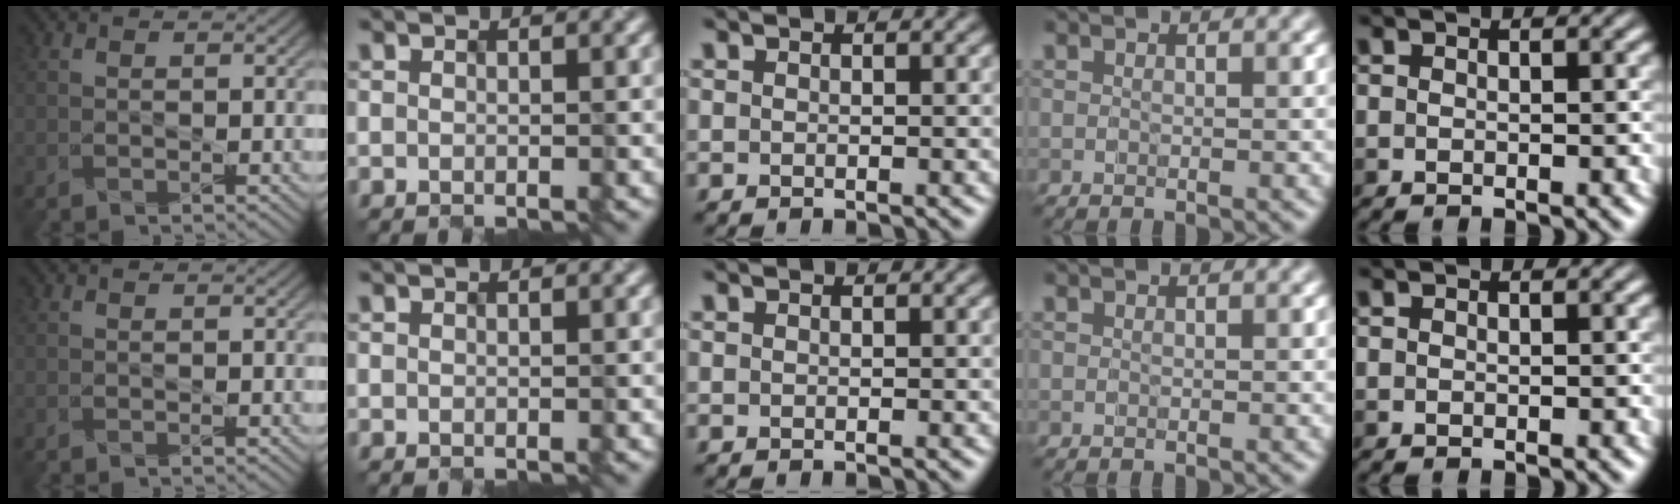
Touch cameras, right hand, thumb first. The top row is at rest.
{}